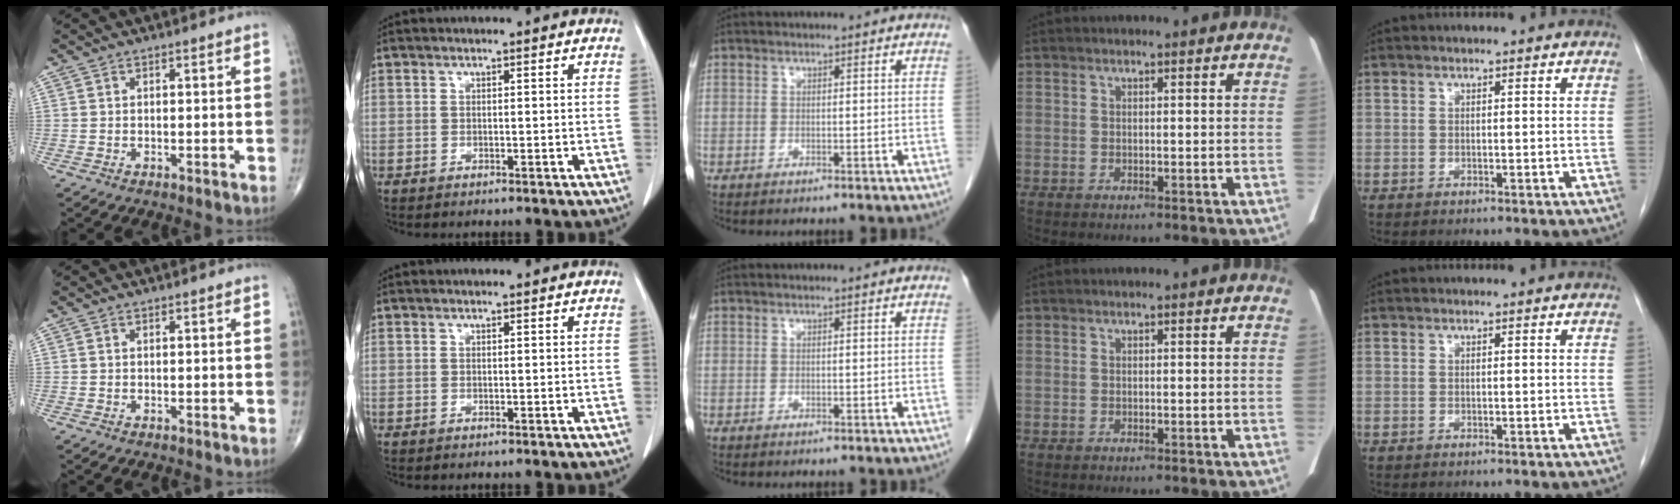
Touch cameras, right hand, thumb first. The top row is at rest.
{}